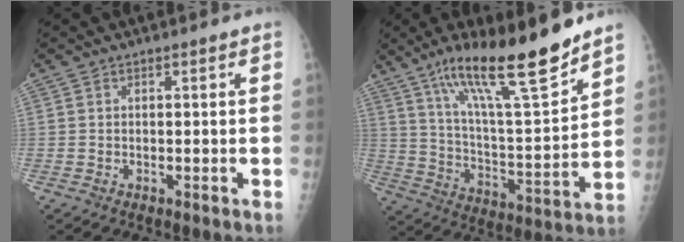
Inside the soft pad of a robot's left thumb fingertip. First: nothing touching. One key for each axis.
{"total": 20.7, "fx": 14.5, "fy": 3.3, "fz": 14.4, "tx": -0.222, "ty": -0.076, "tz": 0.251}